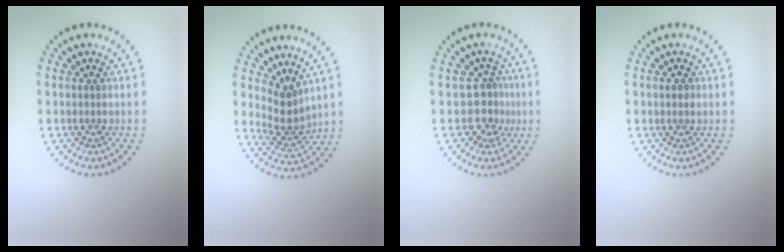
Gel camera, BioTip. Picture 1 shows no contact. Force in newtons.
{"total": 2.7, "press": 1.9, "slide": 1.9}
{"total": 2.3, "press": 1.7, "slide": 1.5}
{"total": 0.7, "press": 0.7, "slide": 0.1}